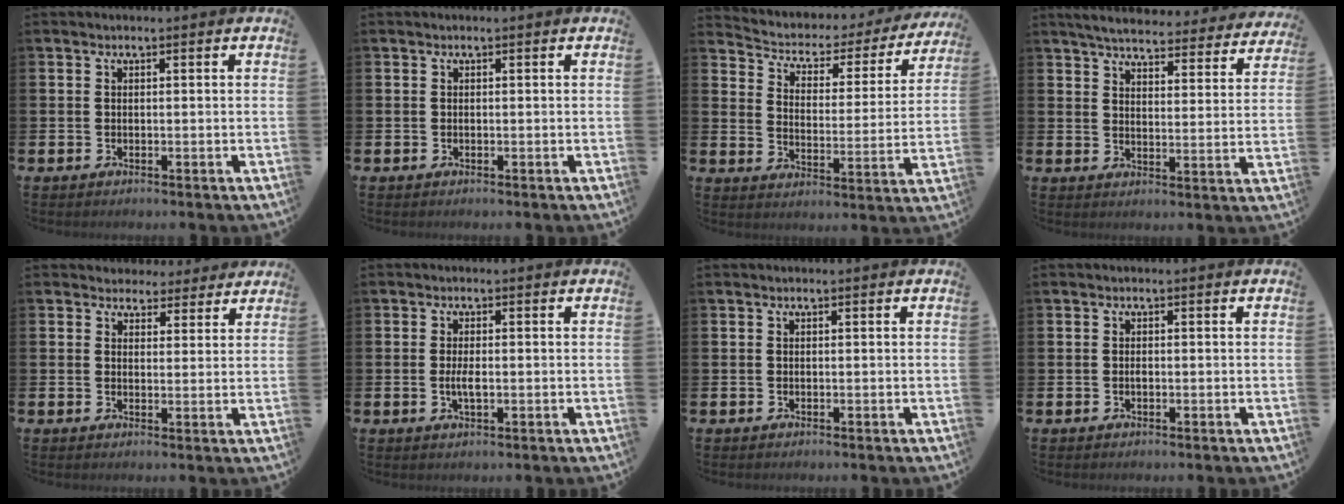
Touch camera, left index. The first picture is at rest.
{"total": 0.0}
{"total": 3.6, "force": [3.1, 1.8, 0.8], "torque": [-0.039, -0.031, 0.040]}
{"total": 5.1, "force": [5.0, 0.5, 1.1], "torque": [-0.036, -0.038, 0.083]}
{"total": 3.7, "force": [3.2, 1.7, 0.0], "torque": [0.000, -0.017, 0.056]}
{"total": 2.4, "force": [-0.2, 0.8, 2.2], "torque": [-0.040, -0.001, -0.004]}
{"total": 0.0}
{"total": 0.5, "force": [-0.1, 0.2, 0.4], "torque": [-0.009, -0.001, -0.003]}